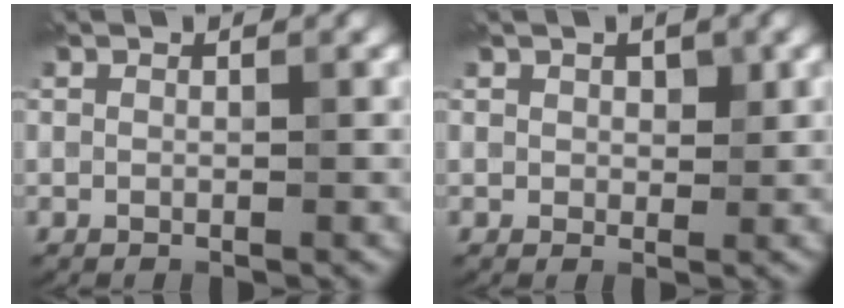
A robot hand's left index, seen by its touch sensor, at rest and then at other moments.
{"total": 1.4, "force": [0.7, 1.0, 0.6], "torque": [-0.007, 0.003, 0.012]}